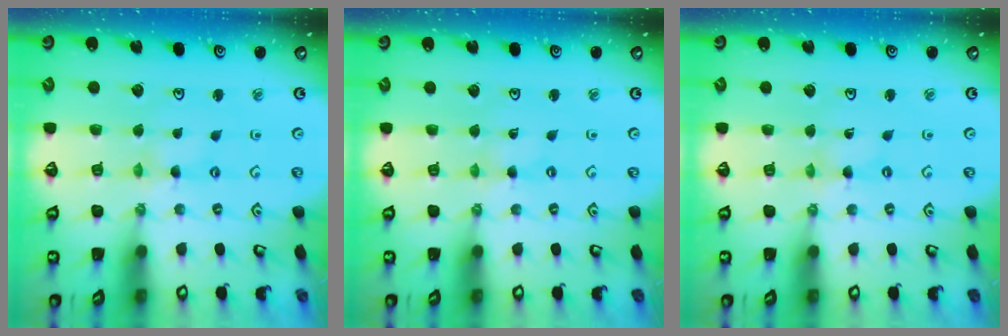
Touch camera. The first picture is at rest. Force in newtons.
{"total": 0.0}
{"total": 0.0}